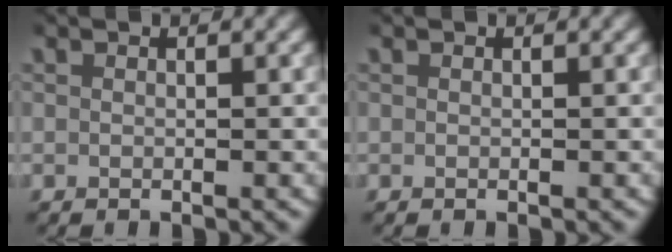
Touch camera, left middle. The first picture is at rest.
{"total": 0.0}